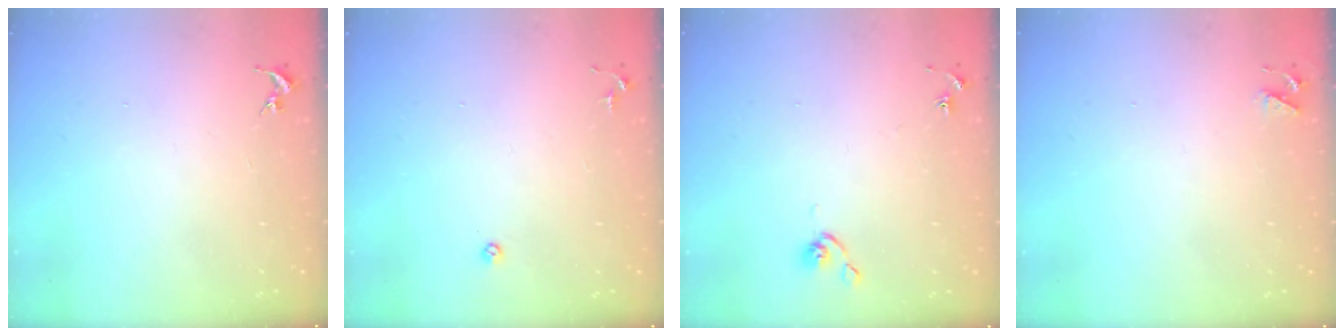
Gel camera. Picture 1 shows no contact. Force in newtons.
{"total": 3.5, "press": 3.4, "slide": 0.7}
{"total": 4.9, "press": 4.9, "slide": 0.7}
{"total": 4.1, "press": 4.0, "slide": 0.7}